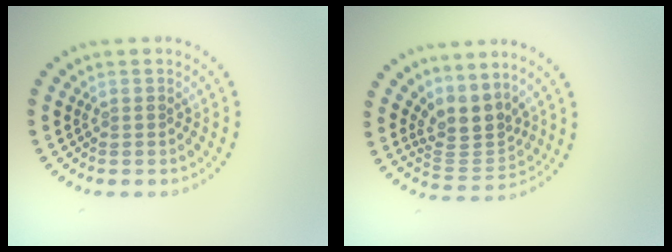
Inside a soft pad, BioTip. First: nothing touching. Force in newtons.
{"total": 3.4, "press": 2.4, "slide": 2.3}